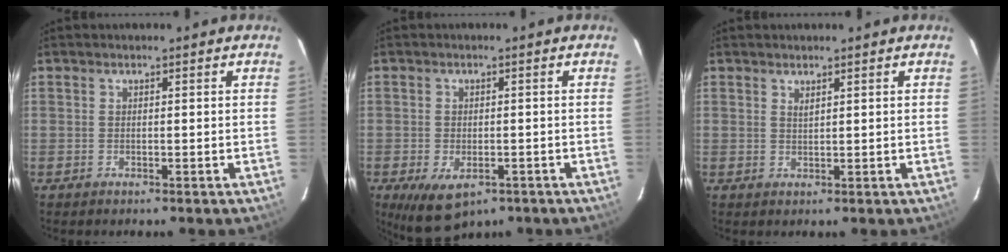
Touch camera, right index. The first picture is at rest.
{"total": 7.5, "force": [-3.9, 4.1, 4.8], "torque": [-0.095, -0.027, -0.055]}
{"total": 1.1, "force": [0.8, 0.2, 0.6], "torque": [-0.012, 0.000, 0.016]}